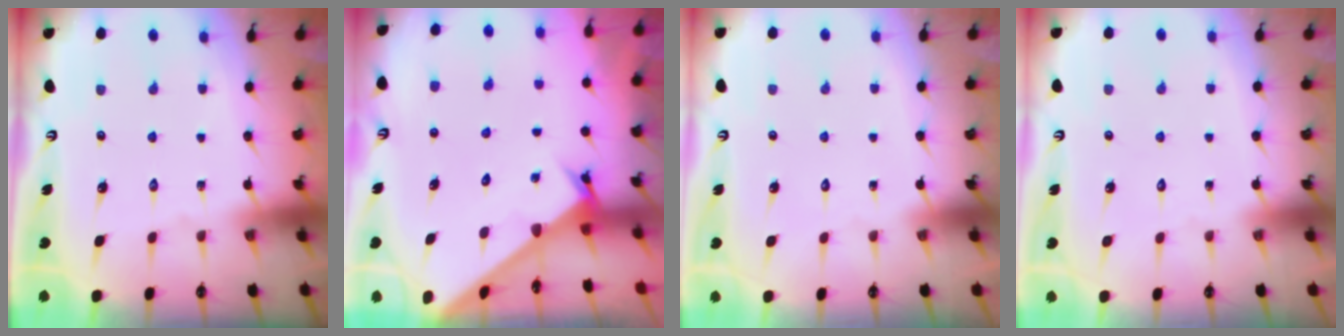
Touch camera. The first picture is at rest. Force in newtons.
{"total": 2.6, "press": 2.6, "slide": 0.3}
{"total": 1.6, "press": 1.6, "slide": 0.1}
{"total": 1.8, "press": 1.8, "slide": 0.1}